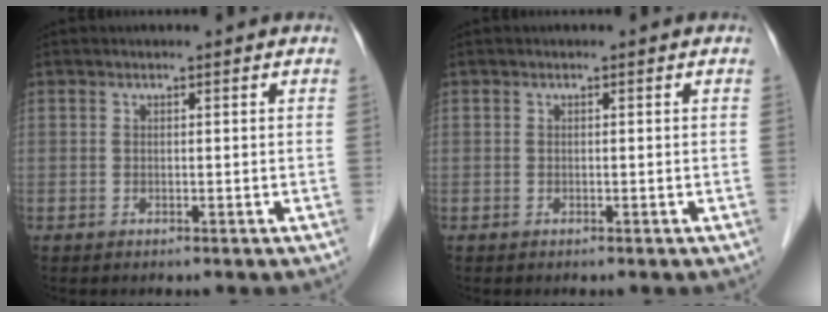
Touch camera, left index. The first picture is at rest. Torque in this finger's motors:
{"motor_torque": [-0.12, 0.11, 0.00, 0.00]}